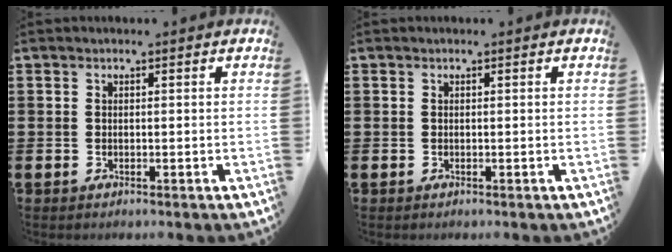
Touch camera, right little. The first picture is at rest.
{"total": 0.0}